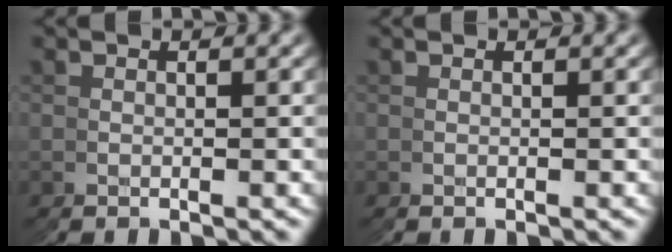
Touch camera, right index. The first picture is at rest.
{"total": 0.0}